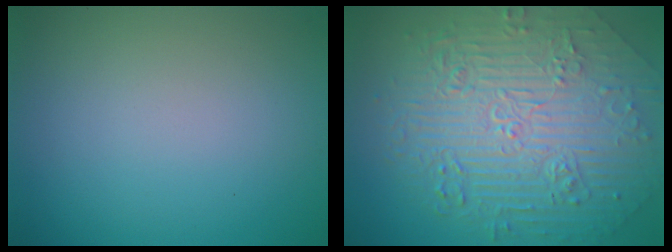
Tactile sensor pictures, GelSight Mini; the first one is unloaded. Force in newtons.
{"total": 10.6, "press": 7.1, "slide": 7.8}